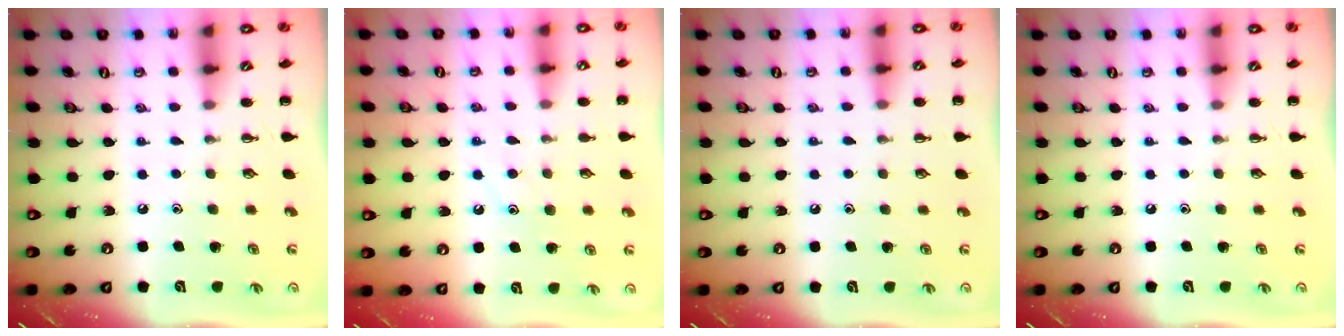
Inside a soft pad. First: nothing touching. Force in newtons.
{"total": 7.6, "press": 7.5, "slide": 1.2}
{"total": 4.8, "press": 4.6, "slide": 1.6}
{"total": 0.0}